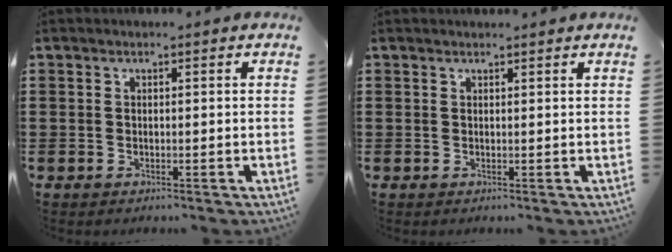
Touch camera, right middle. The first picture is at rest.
{"total": 0.6, "force": [0.6, 0.0, 0.1], "torque": [0.005, -0.004, 0.009]}